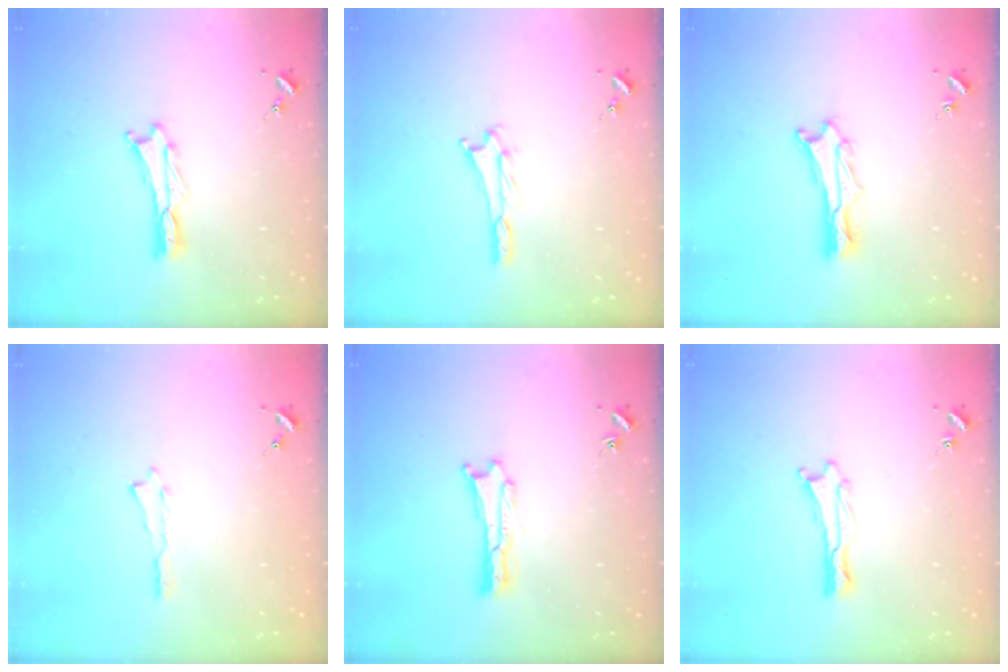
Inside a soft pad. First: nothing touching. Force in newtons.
{"total": 0.7, "press": 0.7, "slide": 0.2}
{"total": 1.5, "press": 1.4, "slide": 0.2}
{"total": 0.0}
{"total": 0.0}
{"total": 0.0}